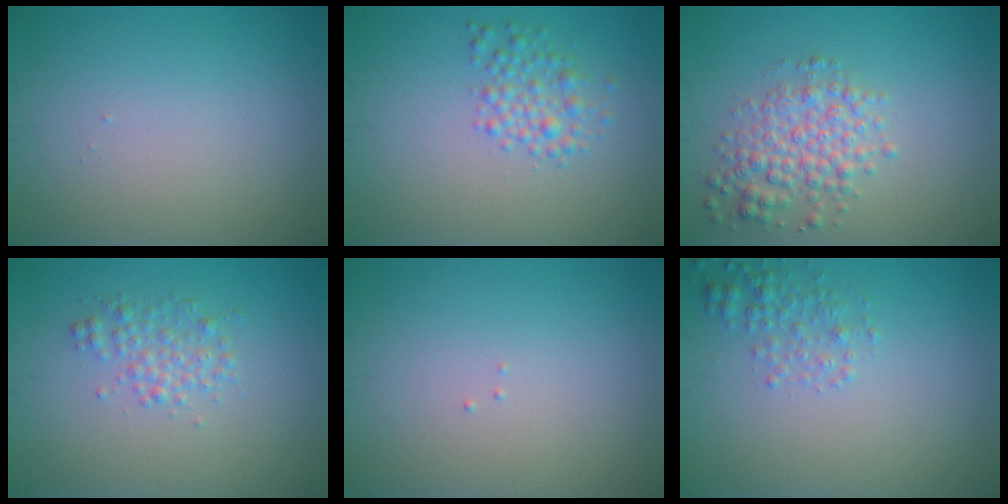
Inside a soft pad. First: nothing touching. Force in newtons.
{"total": 2.3, "press": 2.3, "slide": 0.0}
{"total": 3.8, "press": 3.8, "slide": 0.1}
{"total": 2.0, "press": 2.0, "slide": 0.1}
{"total": 0.0}
{"total": 1.9, "press": 1.9, "slide": 0.1}